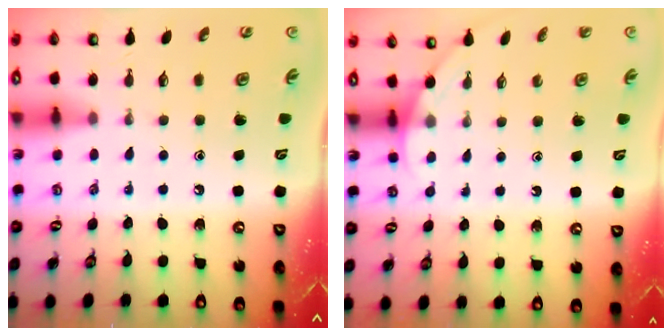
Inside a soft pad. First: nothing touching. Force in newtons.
{"total": 2.5, "press": 2.5, "slide": 0.2}